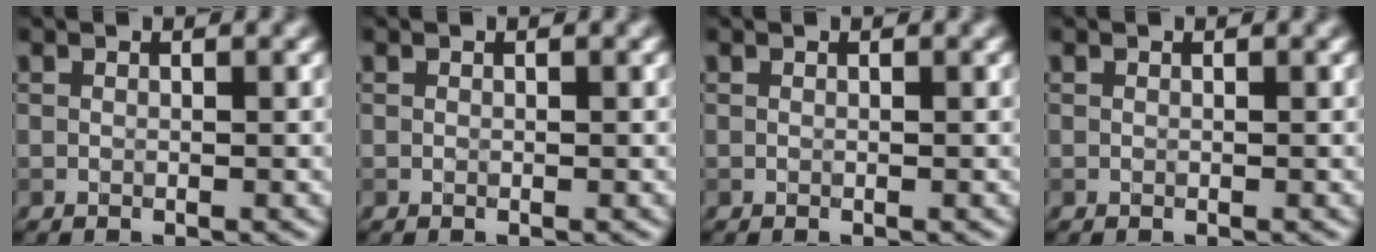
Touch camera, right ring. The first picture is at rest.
{"total": 0.0}
{"total": 0.0}
{"total": 0.0}